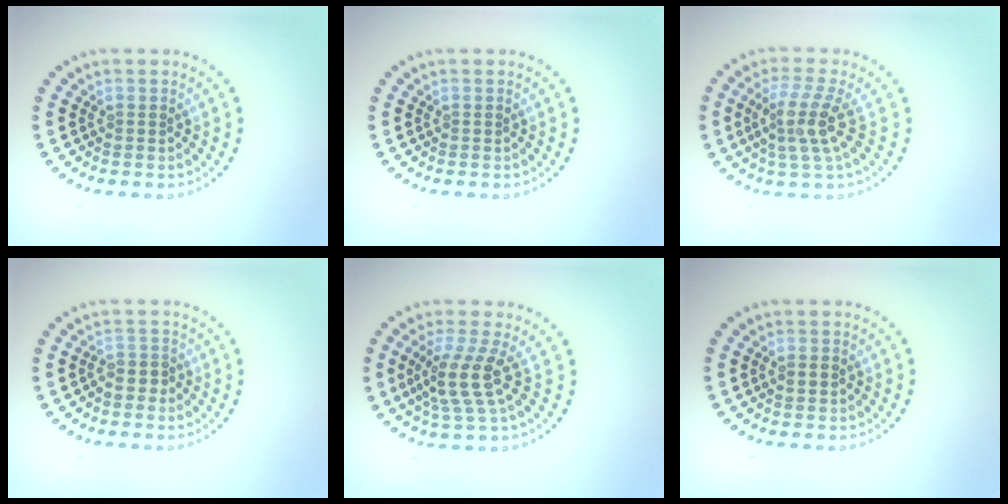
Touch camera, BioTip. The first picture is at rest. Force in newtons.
{"total": 0.0}
{"total": 3.7, "press": 2.7, "slide": 2.5}
{"total": 1.4, "press": 1.1, "slide": 0.9}
{"total": 4.0, "press": 2.9, "slide": 2.6}
{"total": 1.2, "press": 1.2, "slide": 0.2}